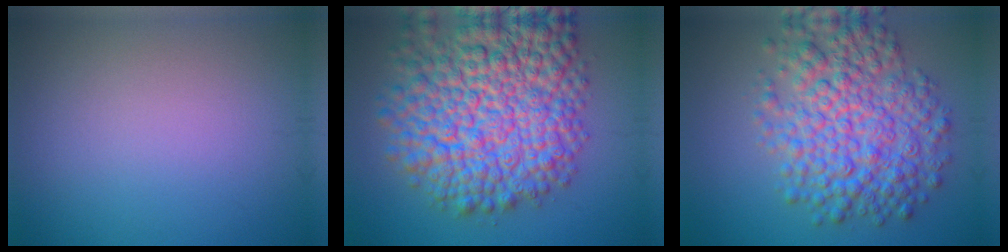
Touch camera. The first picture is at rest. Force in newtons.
{"total": 13.3, "press": 13.3, "slide": 0.5}
{"total": 8.5, "press": 8.5, "slide": 0.1}